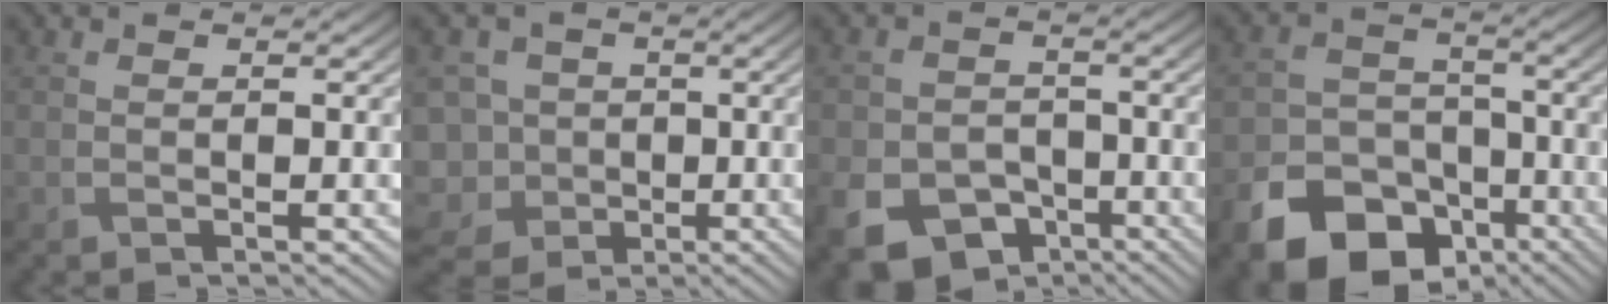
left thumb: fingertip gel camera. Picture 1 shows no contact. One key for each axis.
{"total": 9.0, "fx": -3.3, "fy": 7.6, "fz": 3.5, "tx": -0.103, "ty": -0.015, "tz": -0.083}
{"total": 9.3, "fx": -5.0, "fy": 6.6, "fz": 4.2, "tx": -0.089, "ty": -0.033, "tz": -0.089}
{"total": 13.5, "fx": -8.1, "fy": 9.0, "fz": 6.0, "tx": -0.137, "ty": -0.041, "tz": -0.131}